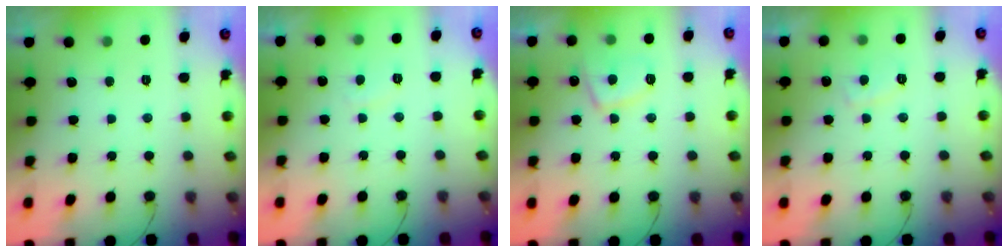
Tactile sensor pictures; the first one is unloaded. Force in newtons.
{"total": 2.0, "press": 1.9, "slide": 0.6}
{"total": 7.8, "press": 7.8, "slide": 1.2}
{"total": 3.2, "press": 3.2, "slide": 0.3}